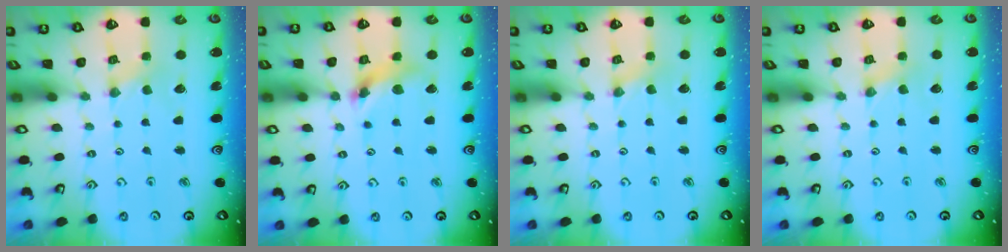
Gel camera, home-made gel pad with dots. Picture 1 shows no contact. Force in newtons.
{"total": 9.2, "press": 9.2, "slide": 1.0}
{"total": 0.0}
{"total": 0.0}